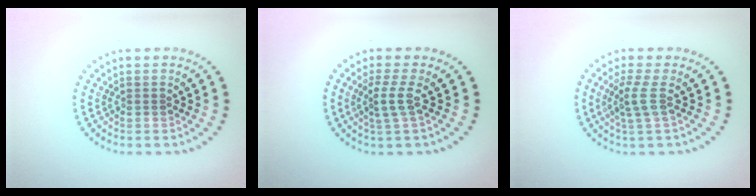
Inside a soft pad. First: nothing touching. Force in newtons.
{"total": 2.1, "press": 1.5, "slide": 1.5}
{"total": 2.3, "press": 1.6, "slide": 1.5}